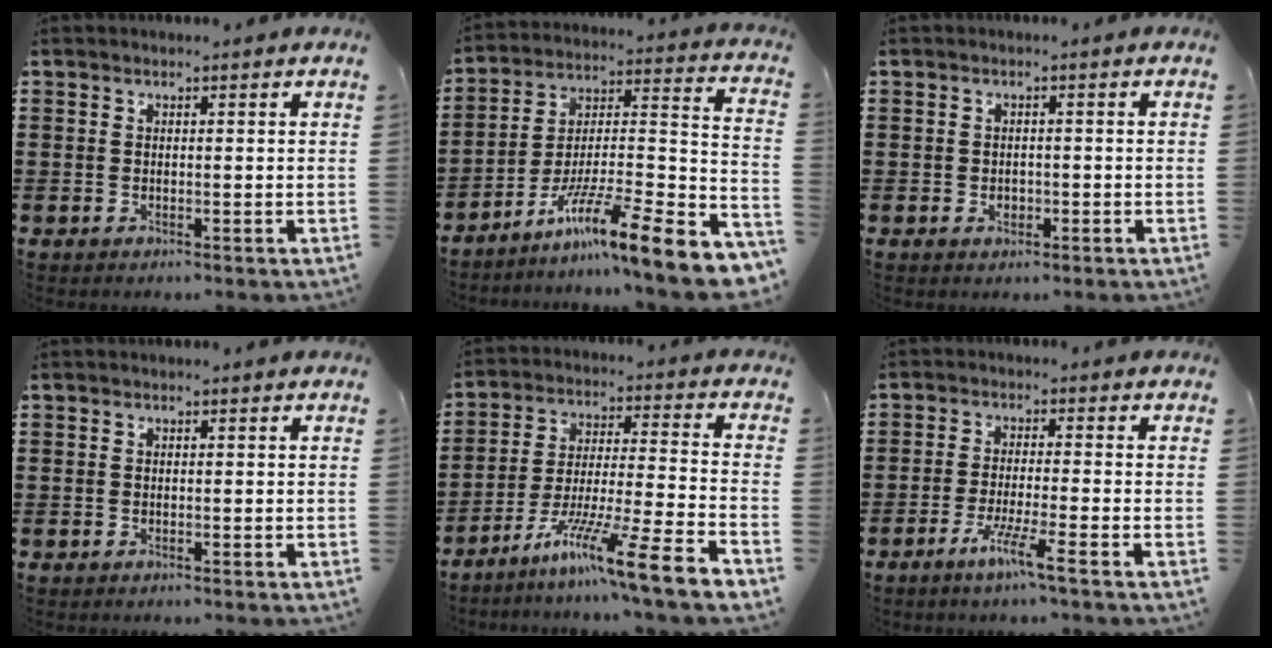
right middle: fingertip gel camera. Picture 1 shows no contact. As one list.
[{"total": 12.2, "force": [-8.1, 0.4, 9.1], "torque": [-0.150, -0.009, -0.154]}, {"total": 1.3, "force": [-0.4, 0.9, 0.8], "torque": [-0.016, 0.002, -0.010]}, {"total": 0.0}, {"total": 11.8, "force": [-8.8, -0.5, 7.9], "torque": [-0.143, 0.002, -0.172]}, {"total": 5.0, "force": [-3.2, -0.4, 3.8], "torque": [-0.067, -0.008, -0.057]}]